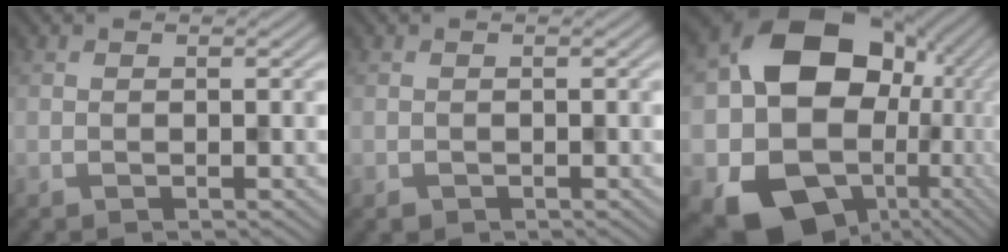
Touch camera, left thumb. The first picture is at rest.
{"total": 0.6, "force": [-0.4, 0.4, 0.0], "torque": [-0.003, -0.003, -0.009]}
{"total": 19.2, "force": [0.3, 16.1, 10.3], "torque": [-0.194, -0.040, 0.027]}